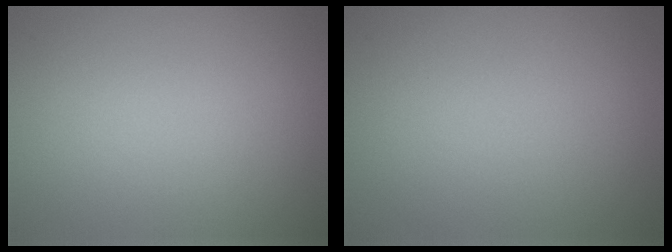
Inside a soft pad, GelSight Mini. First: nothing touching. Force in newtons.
{"total": 0.0}